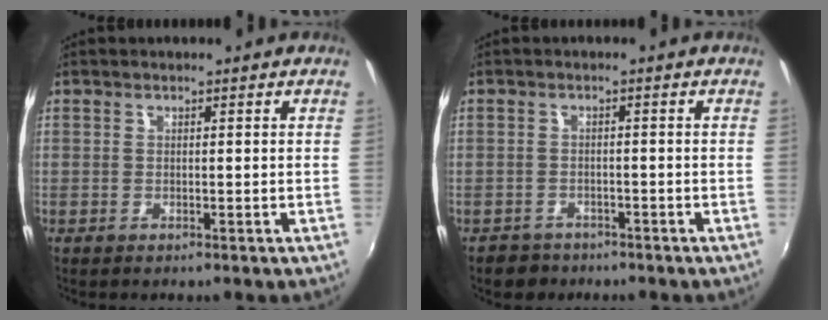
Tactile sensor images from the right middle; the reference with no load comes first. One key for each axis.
{"total": 3.3, "fx": -2.5, "fy": 2.2, "fz": 0.3, "tx": -0.020, "ty": -0.001, "tz": -0.041}